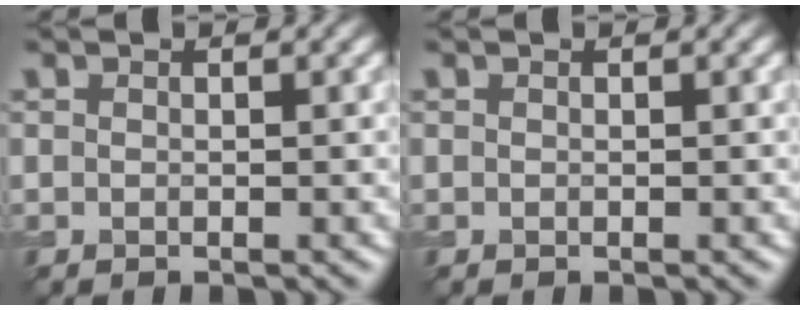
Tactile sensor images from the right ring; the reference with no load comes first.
{"total": 0.0}